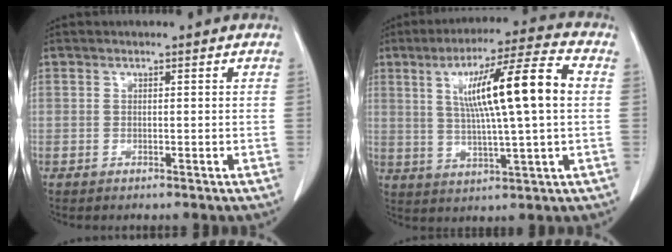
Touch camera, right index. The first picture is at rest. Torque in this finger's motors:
{"motor_torque": [1.24, 0.90, 0.63, 0.21]}